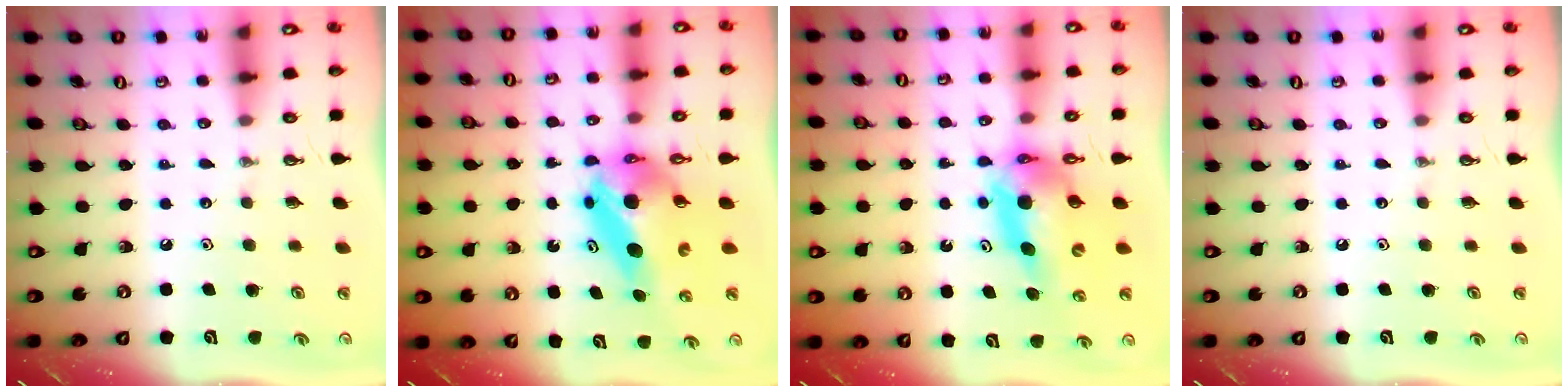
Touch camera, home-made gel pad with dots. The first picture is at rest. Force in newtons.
{"total": 7.8, "press": 7.8, "slide": 0.6}
{"total": 11.2, "press": 11.1, "slide": 1.1}
{"total": 0.0}